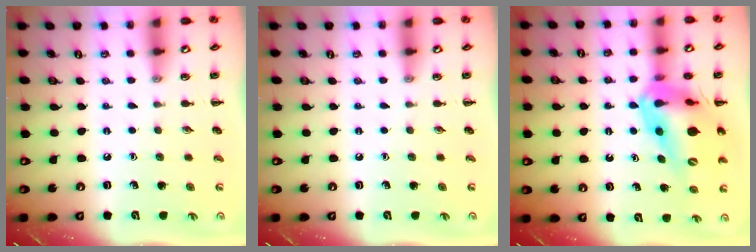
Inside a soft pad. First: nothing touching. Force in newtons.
{"total": 0.0}
{"total": 19.9, "press": 19.1, "slide": 5.5}